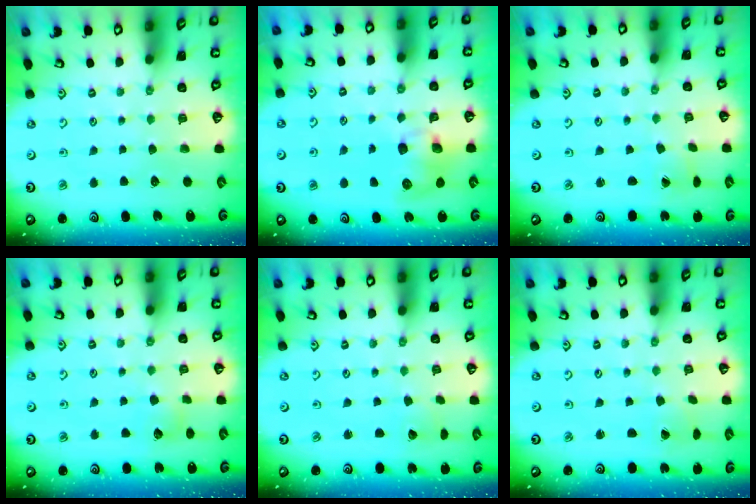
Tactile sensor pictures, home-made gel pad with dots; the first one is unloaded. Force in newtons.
{"total": 8.1, "press": 8.0, "slide": 1.1}
{"total": 0.5, "press": 0.5, "slide": 0.1}
{"total": 4.1, "press": 4.0, "slide": 0.5}
{"total": 2.3, "press": 2.3, "slide": 0.1}
{"total": 0.6, "press": 0.3, "slide": 0.5}